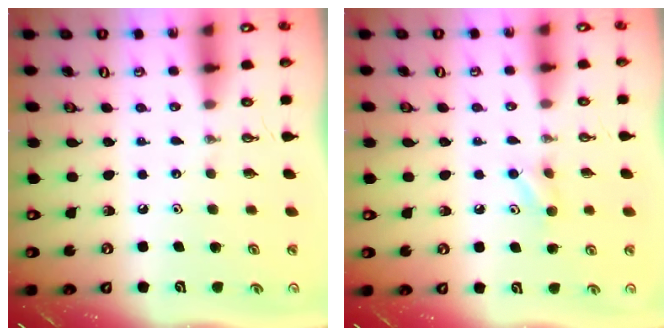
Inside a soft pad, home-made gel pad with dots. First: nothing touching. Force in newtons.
{"total": 4.9, "press": 4.9, "slide": 0.6}